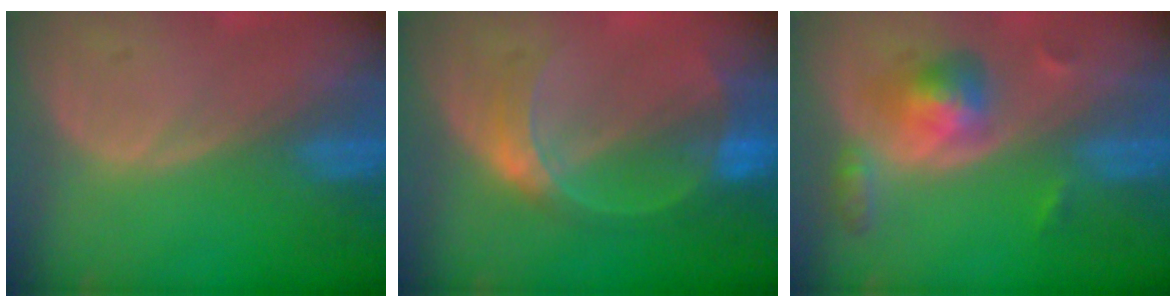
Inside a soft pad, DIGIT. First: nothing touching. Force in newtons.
{"total": 6.8, "press": 6.0, "slide": 3.2}
{"total": 5.2, "press": 5.2, "slide": 0.4}